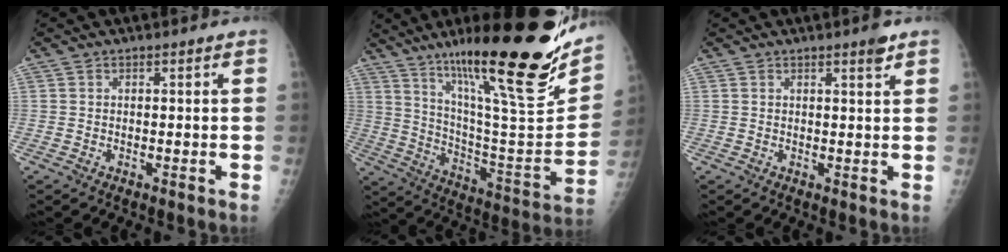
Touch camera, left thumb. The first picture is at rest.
{"total": 30.8, "force": [19.7, 5.2, 23.0], "torque": [-0.334, -0.081, 0.325]}
{"total": 2.0, "force": [1.4, 0.2, 1.4], "torque": [-0.019, -0.009, 0.020]}